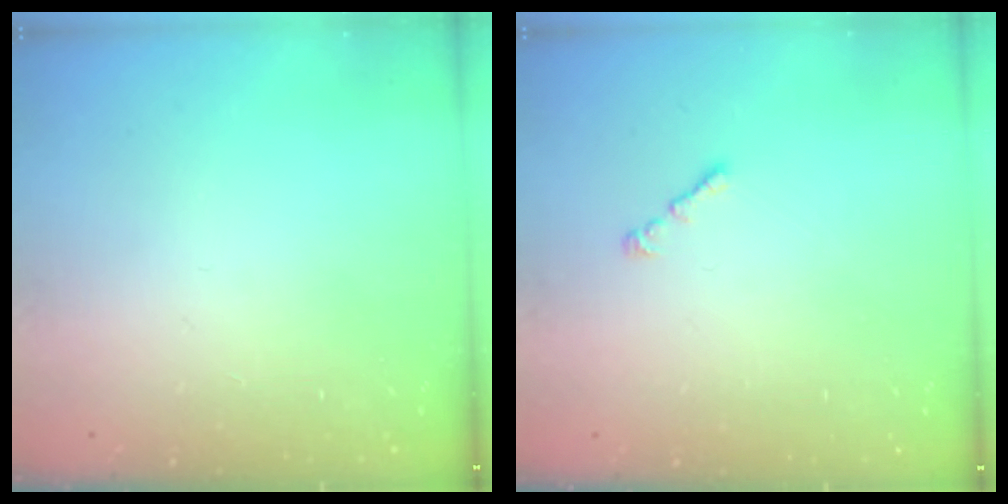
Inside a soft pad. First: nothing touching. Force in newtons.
{"total": 1.0, "press": 0.9, "slide": 0.5}